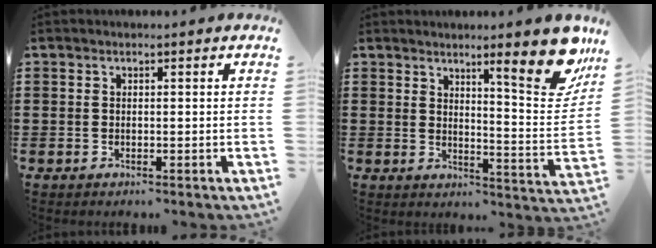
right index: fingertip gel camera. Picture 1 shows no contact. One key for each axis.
{"total": 12.5, "fx": 8.5, "fy": 2.3, "fz": 8.8, "tx": -0.123, "ty": -0.055, "tz": 0.136}